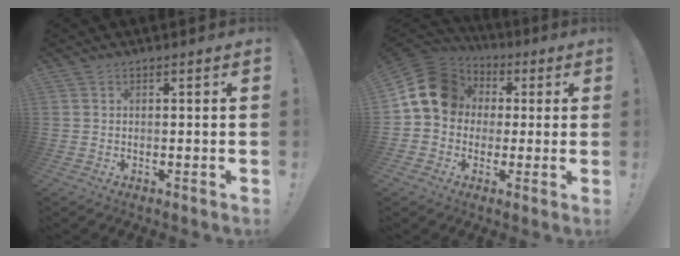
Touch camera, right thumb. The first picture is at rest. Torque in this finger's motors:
{"motor_torque": [1.36, 1.19, 0.67, -0.57, 0.32]}